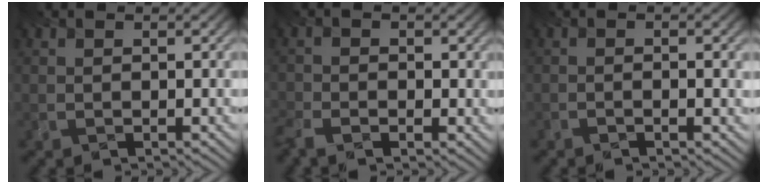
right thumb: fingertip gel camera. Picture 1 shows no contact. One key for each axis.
{"total": 2.9, "fx": -2.0, "fy": 1.8, "fz": 1.0, "tx": -0.034, "ty": -0.007, "tz": -0.045}
{"total": 1.5, "fx": -0.7, "fy": 0.2, "fz": 1.3, "tx": -0.015, "ty": -0.001, "tz": -0.022}